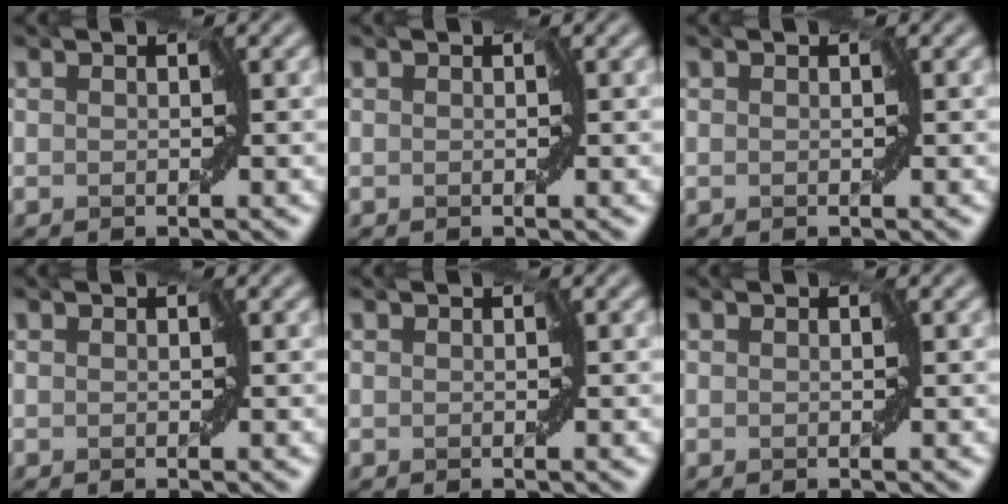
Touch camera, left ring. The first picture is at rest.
{"total": 0.0}
{"total": 0.0}
{"total": 0.0}
{"total": 0.0}
{"total": 0.0}